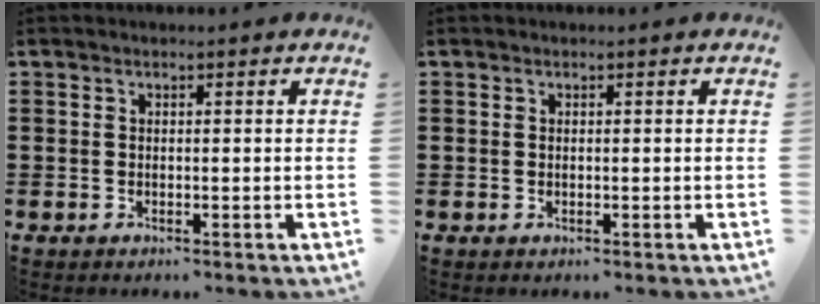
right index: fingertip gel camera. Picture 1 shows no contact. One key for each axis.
{"total": 0.0}